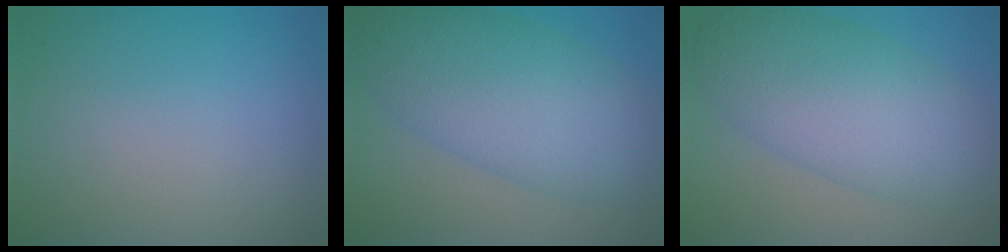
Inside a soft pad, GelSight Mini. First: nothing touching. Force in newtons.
{"total": 9.2, "press": 9.2, "slide": 0.1}
{"total": 8.3, "press": 8.3, "slide": 0.2}